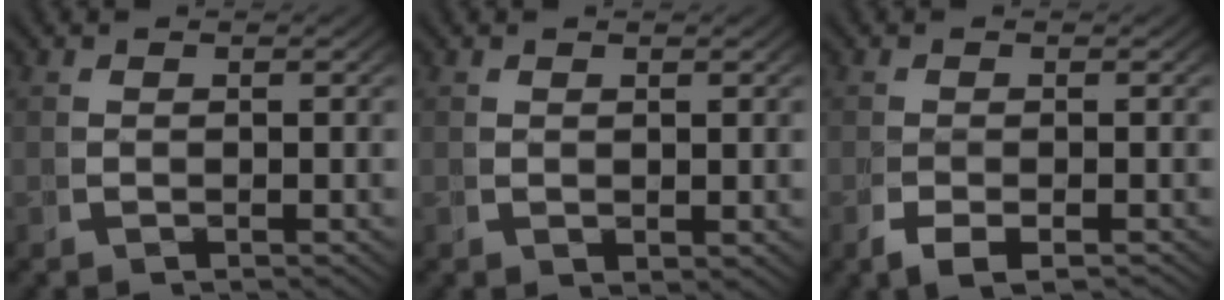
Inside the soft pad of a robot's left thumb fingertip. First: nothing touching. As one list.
[{"total": 0.7, "force": [0.7, 0.2, 0.2], "torque": [-0.001, 0.000, 0.018]}, {"total": 1.1, "force": [-0.9, -0.1, 0.7], "torque": [-0.007, 0.001, -0.014]}]